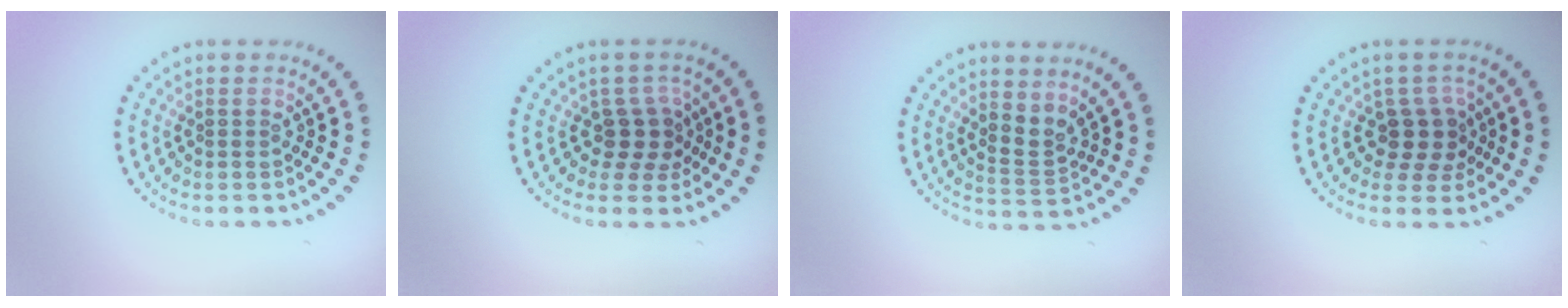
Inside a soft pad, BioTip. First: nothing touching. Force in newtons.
{"total": 2.6, "press": 2.0, "slide": 1.6}
{"total": 2.1, "press": 1.4, "slide": 1.6}
{"total": 2.6, "press": 2.1, "slide": 1.6}